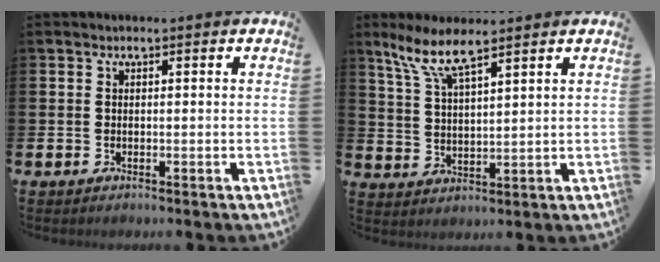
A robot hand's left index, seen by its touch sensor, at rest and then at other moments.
{"total": 6.8, "force": [5.6, 1.0, 3.7], "torque": [-0.093, -0.012, 0.099]}